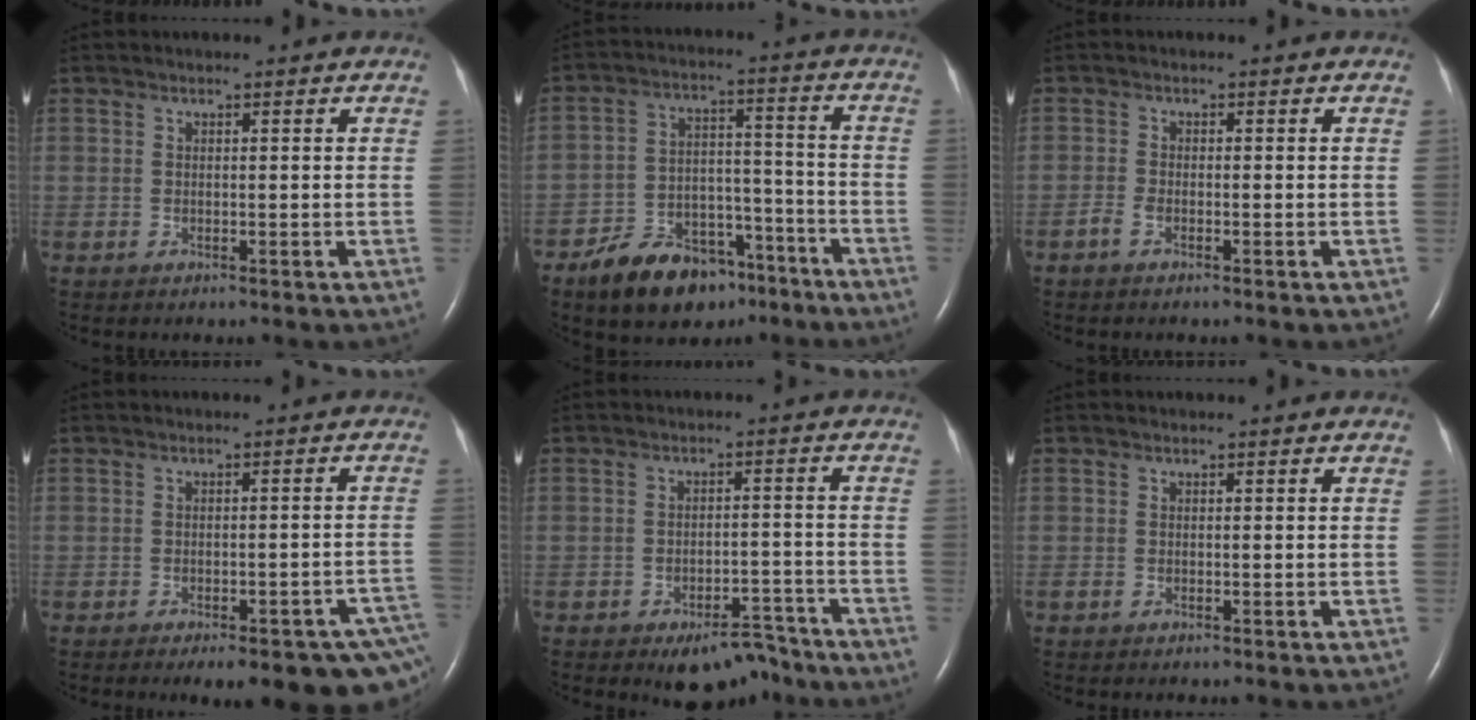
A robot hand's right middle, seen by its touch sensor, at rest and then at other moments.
{"total": 13.1, "force": [-9.5, 6.7, 6.1], "torque": [-0.096, 0.021, -0.152]}
{"total": 1.3, "force": [-0.9, 0.3, 0.8], "torque": [-0.023, -0.001, -0.020]}
{"total": 14.4, "force": [-9.9, 4.1, 9.7], "torque": [-0.076, 0.010, -0.111]}
{"total": 7.0, "force": [-5.7, 3.0, 2.8], "torque": [-0.026, 0.012, -0.081]}
{"total": 0.0}